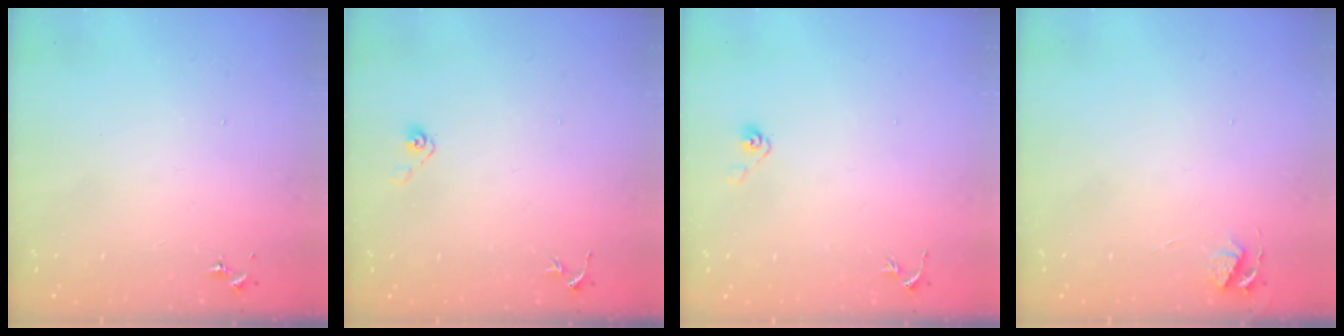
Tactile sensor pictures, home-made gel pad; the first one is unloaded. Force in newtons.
{"total": 3.7, "press": 3.2, "slide": 1.9}
{"total": 4.0, "press": 3.3, "slide": 2.2}
{"total": 3.9, "press": 3.8, "slide": 0.5}